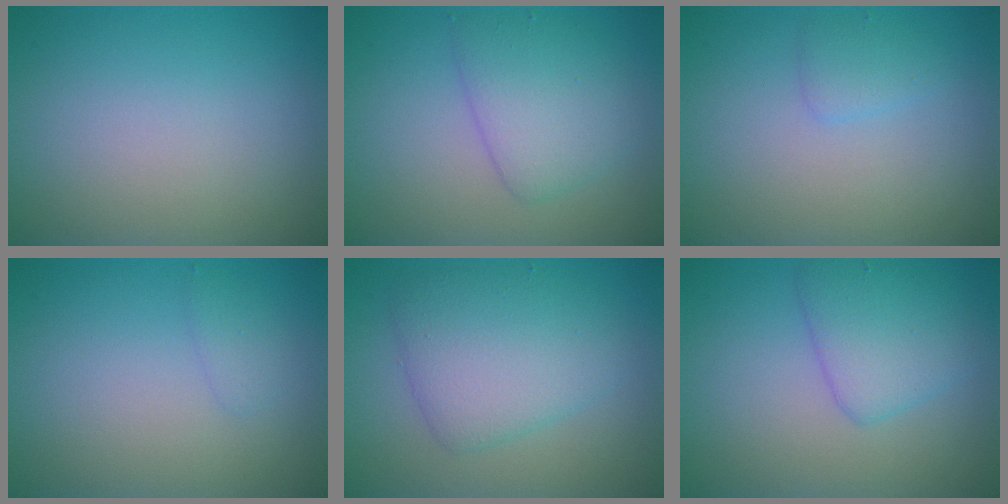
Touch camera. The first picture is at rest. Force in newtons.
{"total": 3.8, "press": 3.8, "slide": 0.1}
{"total": 1.3, "press": 1.3, "slide": 0.0}
{"total": 1.0, "press": 0.9, "slide": 0.1}
{"total": 5.3, "press": 5.3, "slide": 0.1}
{"total": 3.5, "press": 3.5, "slide": 0.1}